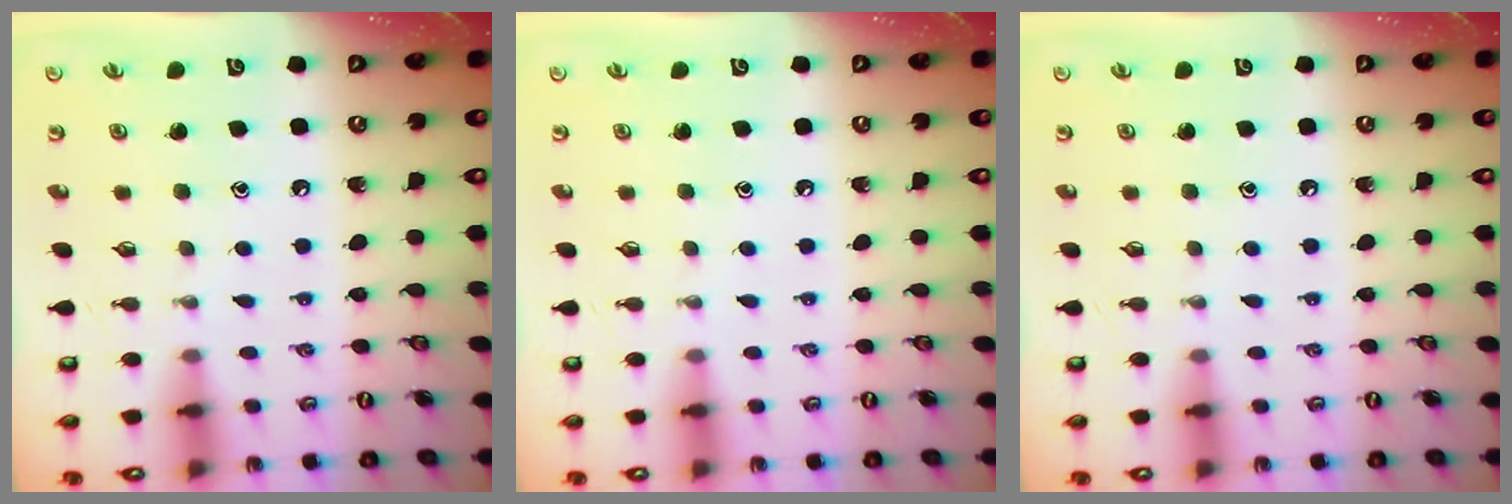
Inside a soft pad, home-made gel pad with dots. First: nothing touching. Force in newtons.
{"total": 0.0}
{"total": 0.0}